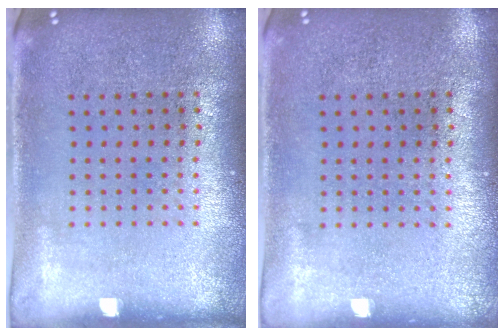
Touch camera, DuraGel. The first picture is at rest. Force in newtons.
{"total": 0.0}